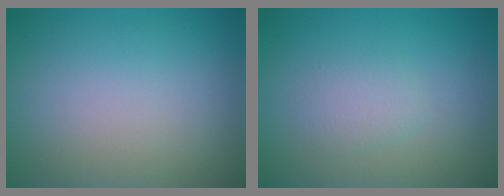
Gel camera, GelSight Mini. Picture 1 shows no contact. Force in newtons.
{"total": 1.4, "press": 1.4, "slide": 0.1}